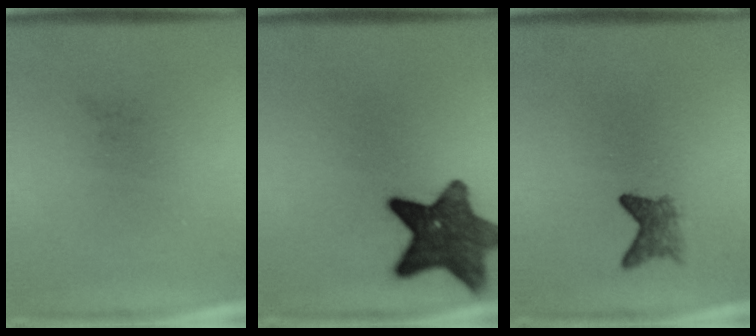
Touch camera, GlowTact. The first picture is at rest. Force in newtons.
{"total": 11.3}
{"total": 2.5}